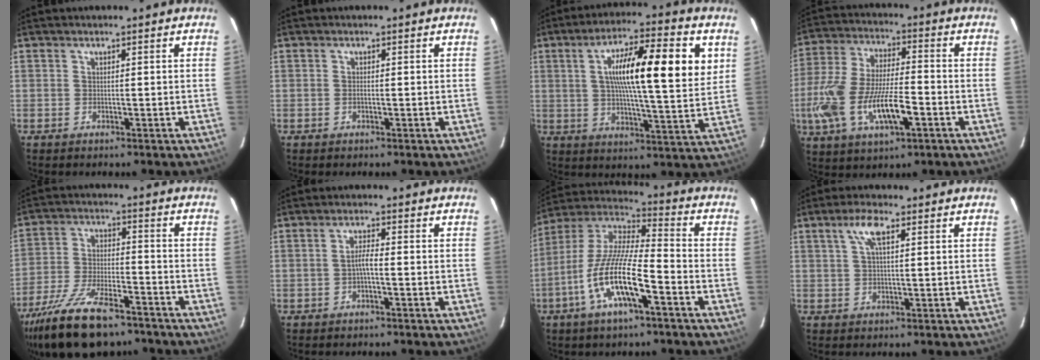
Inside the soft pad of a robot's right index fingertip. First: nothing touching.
{"total": 0.5, "force": [-0.2, 0.2, 0.4], "torque": [-0.007, 0.000, -0.004]}
{"total": 17.7, "force": [5.3, 2.7, 16.7], "torque": [-0.271, 0.014, 0.075]}
{"total": 17.4, "force": [-5.9, 5.9, 15.3], "torque": [-0.325, -0.018, -0.105]}
{"total": 19.3, "force": [-14.9, 6.2, 10.4], "torque": [-0.219, -0.037, -0.251]}
{"total": 2.1, "force": [-0.9, -0.3, 1.9], "torque": [-0.038, 0.003, -0.018]}
{"total": 15.6, "force": [-6.8, 3.2, 13.7], "torque": [-0.270, -0.012, -0.136]}
{"total": 4.2, "force": [1.8, 0.8, 3.7], "torque": [-0.074, 0.008, 0.034]}